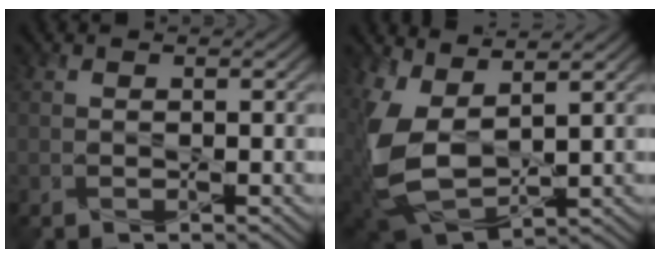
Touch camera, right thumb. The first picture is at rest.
{"total": 9.7, "force": [2.5, 5.4, 7.7], "torque": [-0.199, -0.012, 0.051]}